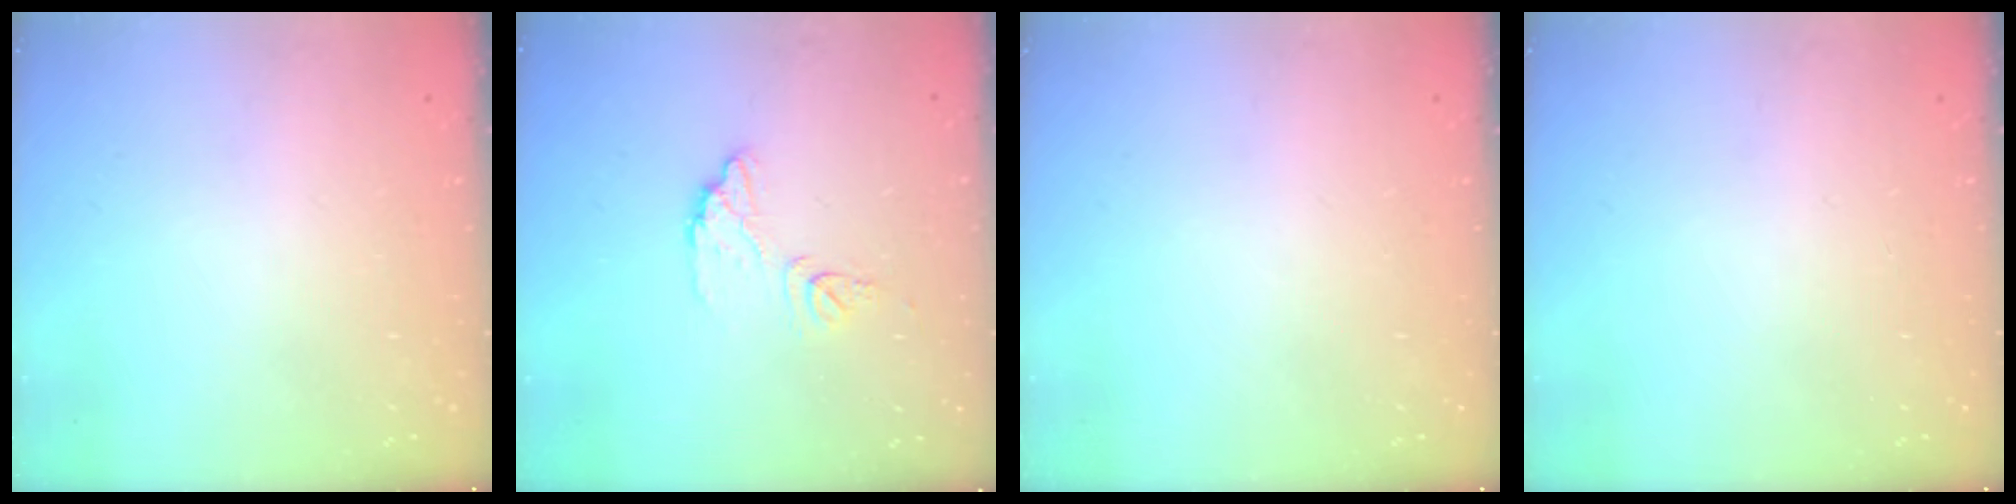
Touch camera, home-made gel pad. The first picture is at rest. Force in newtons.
{"total": 8.9, "press": 8.9, "slide": 0.6}
{"total": 0.0}
{"total": 0.0}